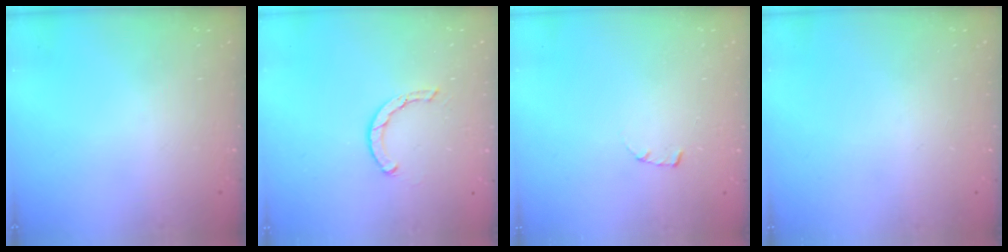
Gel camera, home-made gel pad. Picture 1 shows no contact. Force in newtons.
{"total": 2.5, "press": 2.5, "slide": 0.1}
{"total": 1.7, "press": 1.7, "slide": 0.2}
{"total": 0.0}